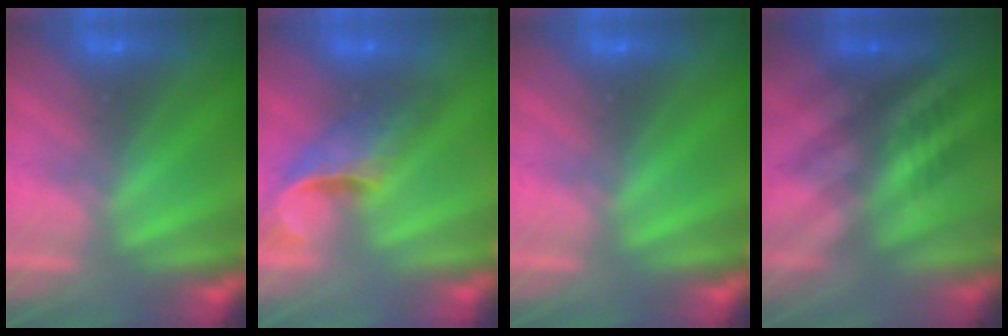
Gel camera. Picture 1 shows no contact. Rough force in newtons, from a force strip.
{"total": 4.6}
{"total": 0.0}
{"total": 2.6}